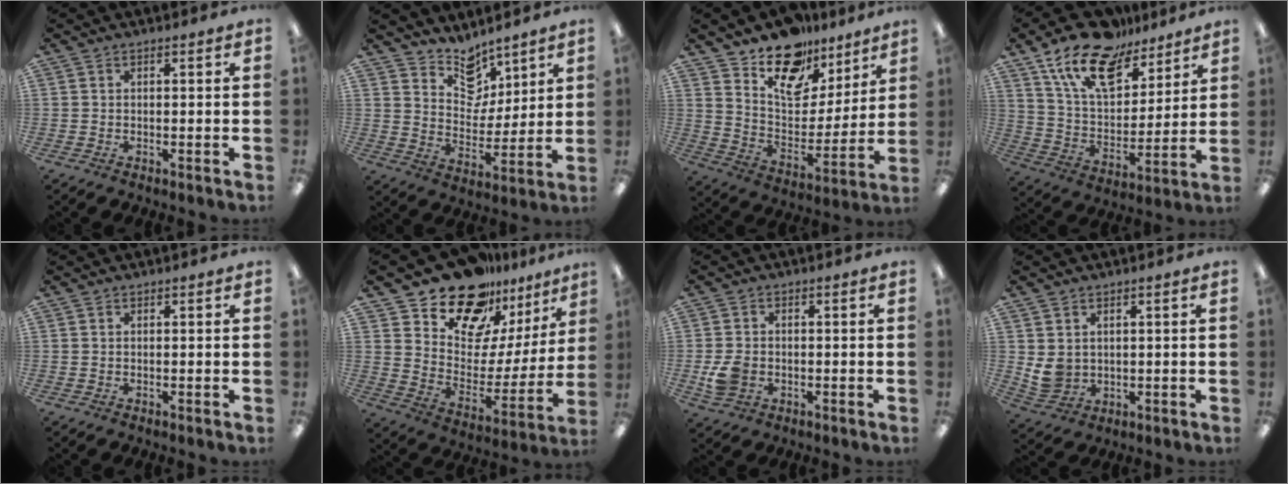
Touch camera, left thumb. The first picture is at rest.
{"total": 10.5, "force": [8.4, 5.9, 2.0], "torque": [-0.033, -0.065, 0.159]}
{"total": 16.0, "force": [11.4, 9.0, 6.8], "torque": [-0.112, -0.077, 0.207]}
{"total": 18.4, "force": [12.9, 9.3, 9.2], "torque": [-0.173, -0.071, 0.232]}
{"total": 0.0}
{"total": 19.6, "force": [15.9, 9.3, 6.5], "torque": [-0.117, -0.120, 0.283]}
{"total": 5.3, "force": [-1.2, 4.2, 3.0], "torque": [-0.054, 0.003, -0.021]}
{"total": 5.2, "force": [2.0, 4.3, 2.0], "torque": [-0.043, -0.008, 0.041]}